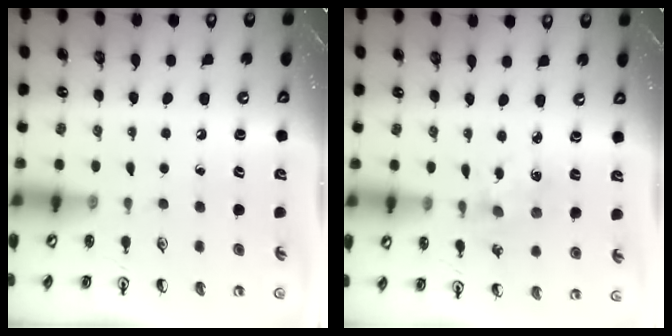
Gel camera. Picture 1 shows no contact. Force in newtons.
{"total": 2.5, "press": 2.5, "slide": 0.4}